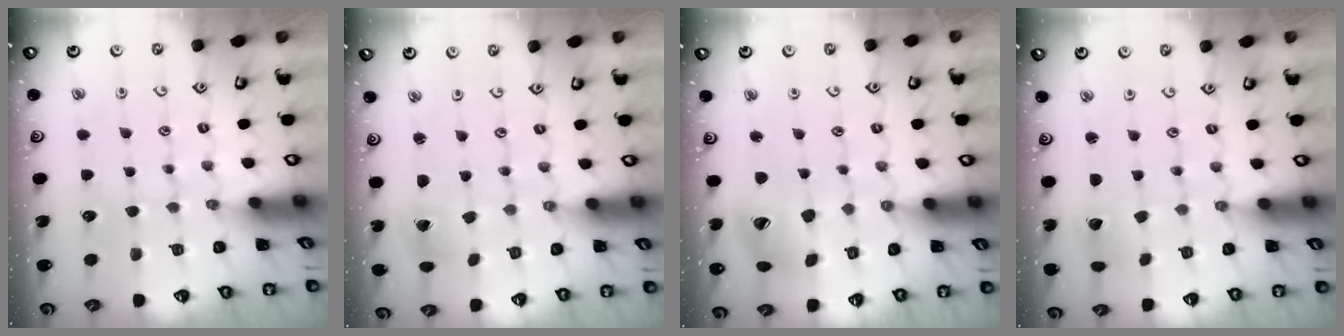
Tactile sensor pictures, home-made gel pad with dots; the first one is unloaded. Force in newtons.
{"total": 2.1, "press": 2.1, "slide": 0.1}
{"total": 14.2, "press": 14.1, "slide": 2.0}
{"total": 2.5, "press": 2.5, "slide": 0.1}